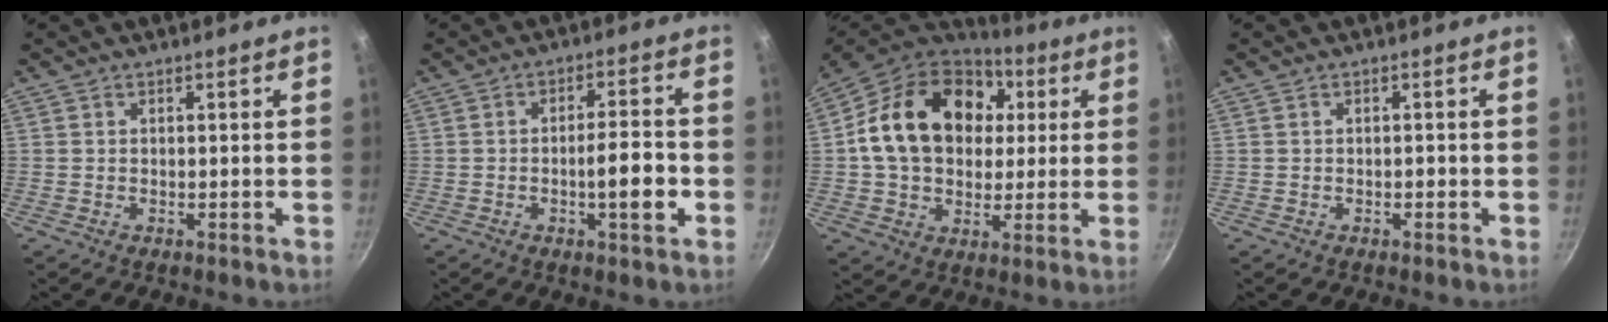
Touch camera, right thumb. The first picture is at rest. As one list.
[{"total": 9.3, "force": [-2.2, 1.4, 8.9], "torque": [-0.139, 0.015, -0.037]}, {"total": 22.5, "force": [4.7, 16.7, 14.4], "torque": [-0.232, 0.016, 0.073]}, {"total": 0.7, "force": [-0.3, 0.5, 0.4], "torque": [-0.005, 0.005, -0.004]}]